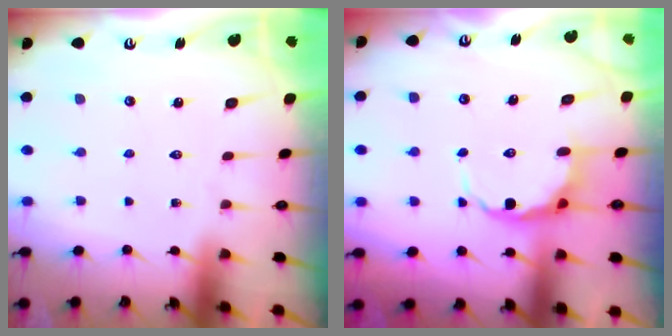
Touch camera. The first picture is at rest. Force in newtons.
{"total": 7.4, "press": 7.2, "slide": 1.6}